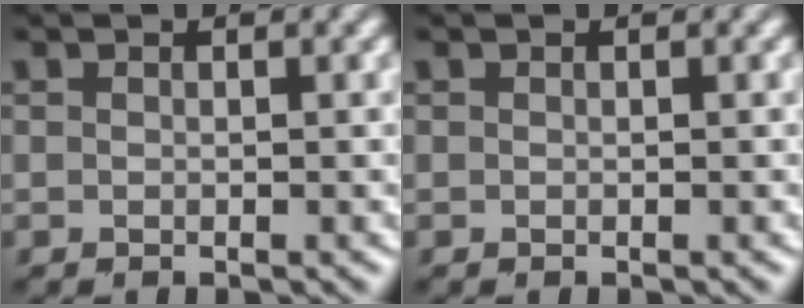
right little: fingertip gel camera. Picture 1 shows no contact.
{"total": 0.0}